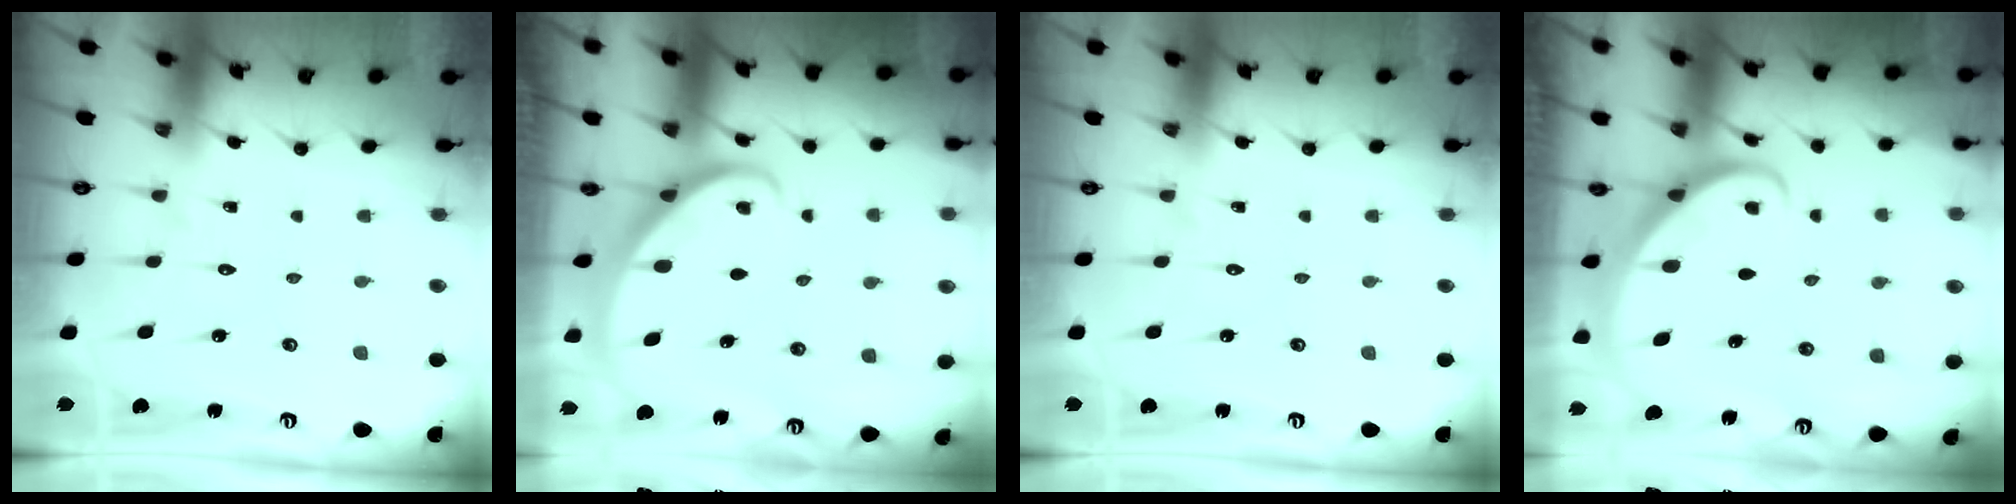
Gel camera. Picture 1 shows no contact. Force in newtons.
{"total": 1.9, "press": 1.9, "slide": 0.2}
{"total": 0.0}
{"total": 2.7, "press": 2.7, "slide": 0.2}